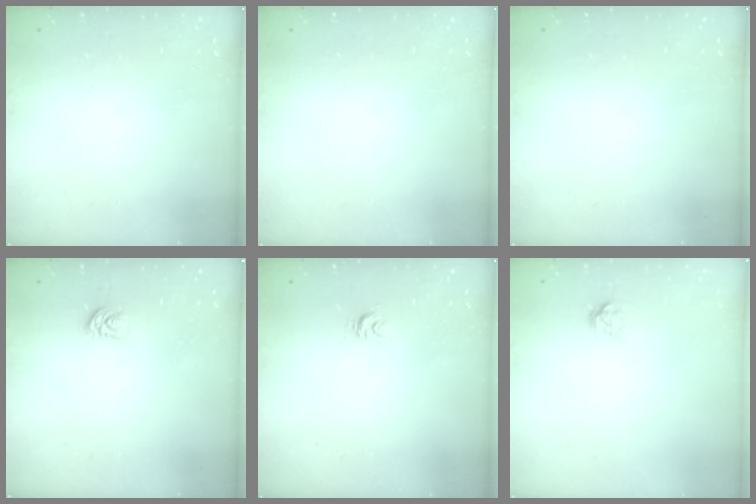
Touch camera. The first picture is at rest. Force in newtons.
{"total": 0.0}
{"total": 0.0}
{"total": 3.4, "press": 3.3, "slide": 0.6}
{"total": 3.3, "press": 3.3, "slide": 0.2}
{"total": 5.4, "press": 5.4, "slide": 0.4}